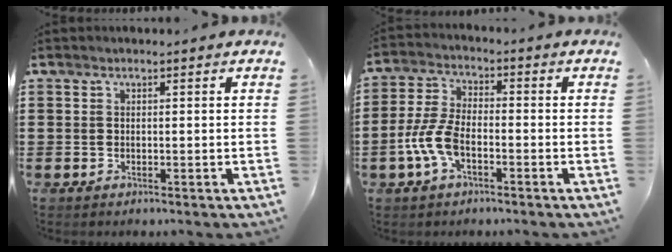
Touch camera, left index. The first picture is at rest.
{"total": 6.5, "force": [-2.6, 2.8, 5.2], "torque": [-0.137, -0.007, -0.057]}